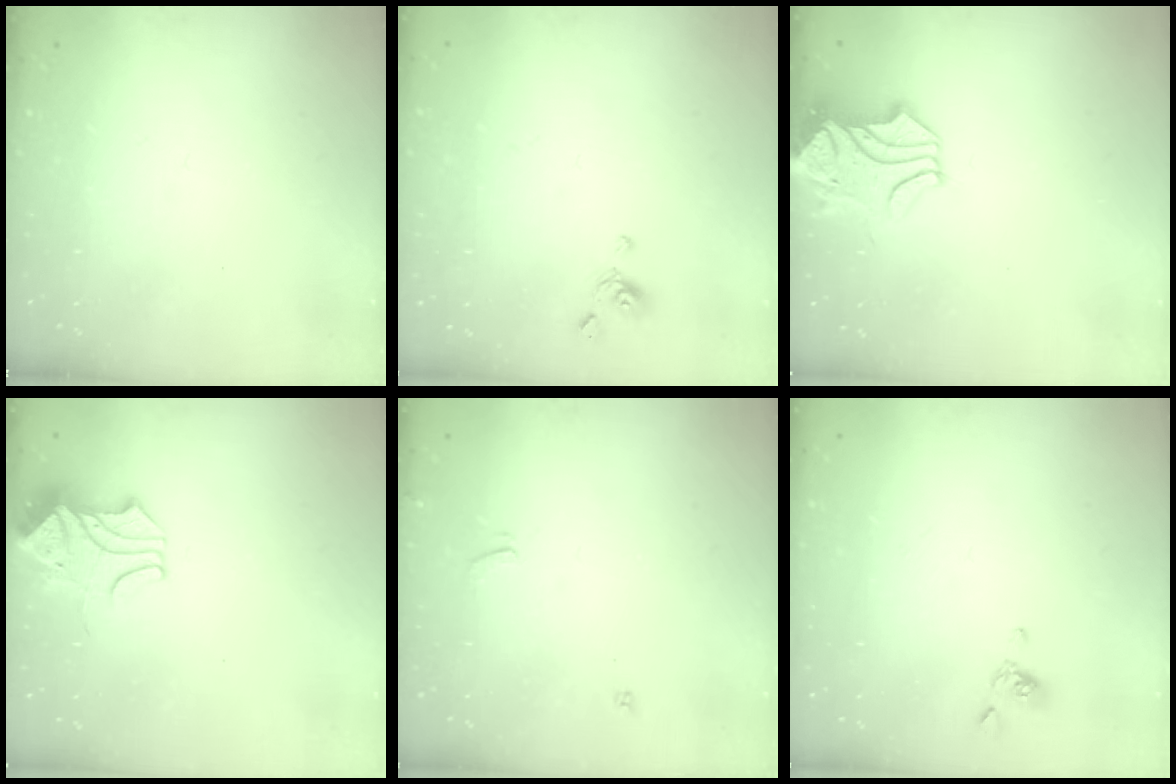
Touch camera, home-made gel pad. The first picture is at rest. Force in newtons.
{"total": 3.7, "press": 3.6, "slide": 0.7}
{"total": 2.0, "press": 1.5, "slide": 1.4}
{"total": 1.9, "press": 1.8, "slide": 0.7}
{"total": 2.7, "press": 2.7, "slide": 0.3}
{"total": 2.2, "press": 2.2, "slide": 0.2}